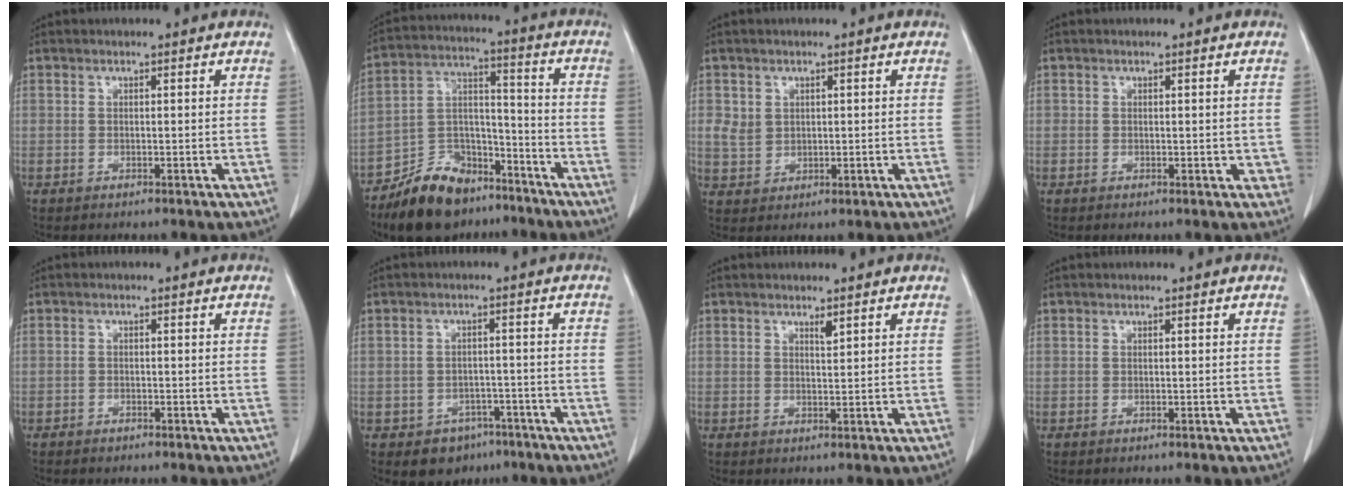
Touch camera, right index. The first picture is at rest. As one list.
[{"total": 13.6, "force": [-10.4, 6.7, 5.6], "torque": [-0.104, 0.020, -0.182]}, {"total": 3.6, "force": [1.1, 3.1, 1.4], "torque": [-0.025, 0.003, 0.029]}, {"total": 1.9, "force": [0.1, 1.5, 1.2], "torque": [-0.004, 0.001, 0.001]}, {"total": 1.0, "force": [-0.8, 0.5, 0.2], "torque": [-0.006, 0.002, -0.013]}, {"total": 5.4, "force": [-3.4, 4.1, 1.2], "torque": [-0.009, 0.011, -0.040]}, {"total": 1.1, "force": [0.8, 0.1, 0.7], "torque": [-0.016, -0.006, 0.015]}, {"total": 0.0}]